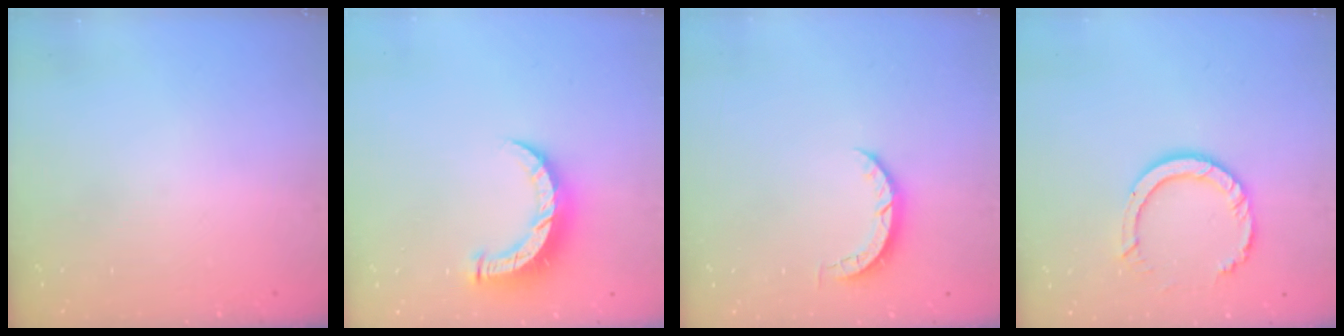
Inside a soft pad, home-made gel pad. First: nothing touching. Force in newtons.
{"total": 9.2, "press": 9.1, "slide": 0.6}
{"total": 3.3, "press": 3.3, "slide": 0.4}
{"total": 9.7, "press": 9.6, "slide": 0.9}